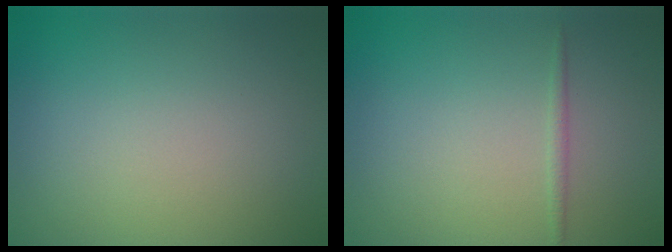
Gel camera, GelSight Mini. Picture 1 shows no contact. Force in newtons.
{"total": 0.7, "press": 0.7, "slide": 0.0}